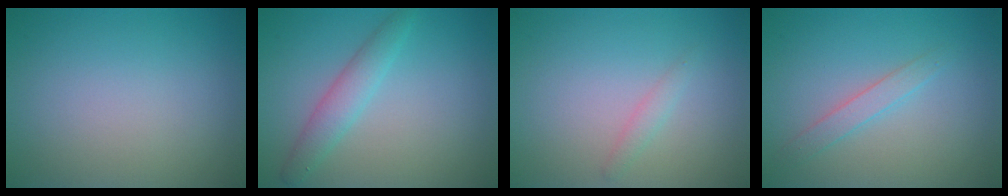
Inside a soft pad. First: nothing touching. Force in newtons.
{"total": 2.6, "press": 2.6, "slide": 0.1}
{"total": 0.9, "press": 0.9, "slide": 0.0}
{"total": 1.6, "press": 1.6, "slide": 0.1}